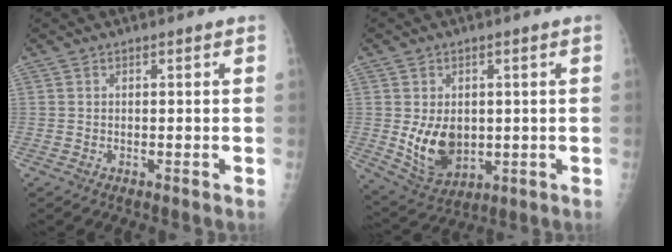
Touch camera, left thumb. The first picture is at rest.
{"total": 9.6, "force": [0.0, 6.9, 6.7], "torque": [-0.089, -0.018, 0.021]}